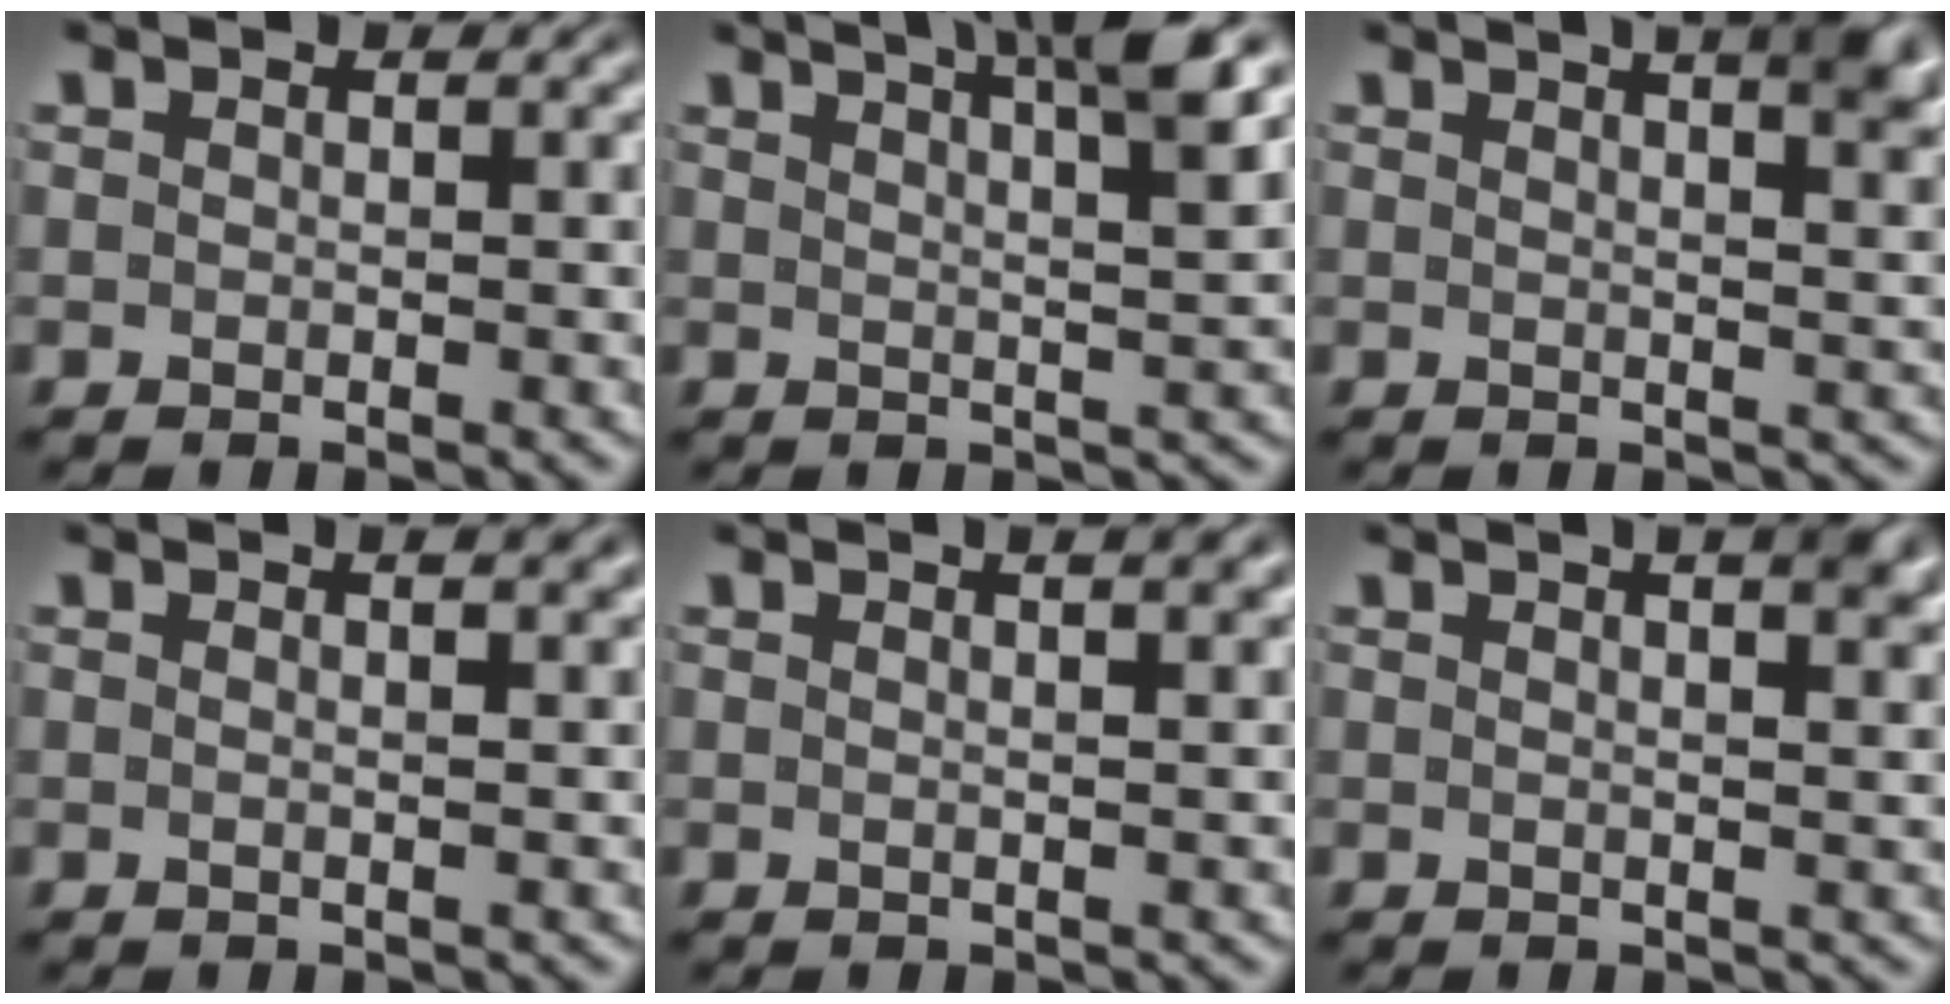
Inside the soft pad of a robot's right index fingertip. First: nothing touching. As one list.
[{"total": 7.2, "force": [4.8, 1.4, 5.2], "torque": [-0.058, 0.015, 0.069]}, {"total": 8.7, "force": [4.9, 2.8, 6.7], "torque": [-0.062, 0.021, 0.066]}, {"total": 2.4, "force": [1.0, 0.0, 2.2], "torque": [-0.019, 0.004, 0.012]}, {"total": 2.8, "force": [1.4, 0.0, 2.5], "torque": [-0.021, 0.004, 0.021]}, {"total": 4.9, "force": [2.6, 0.9, 4.1], "torque": [-0.037, 0.009, 0.037]}]